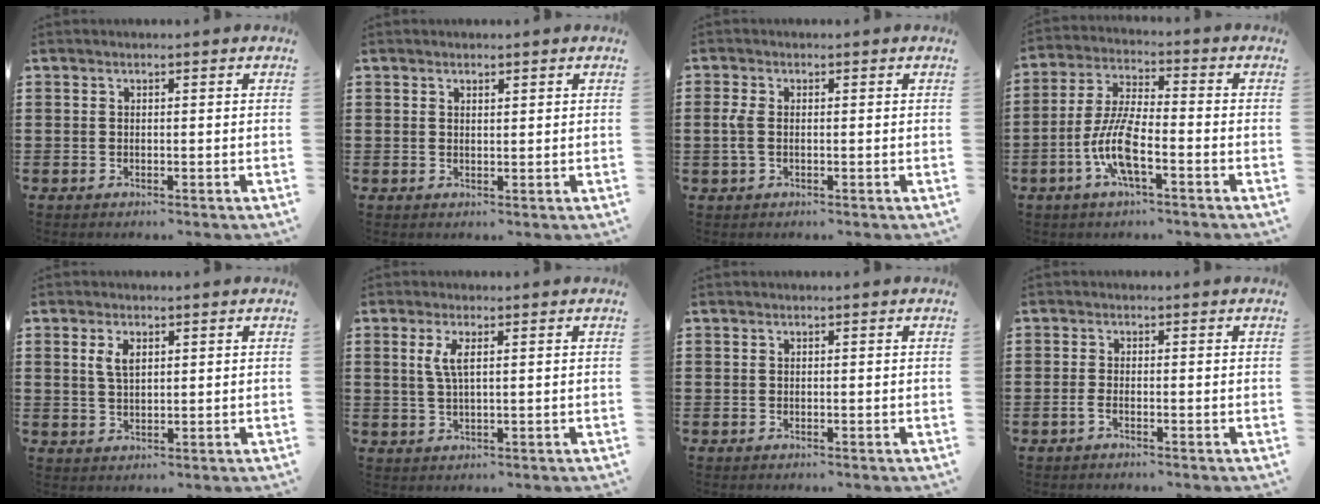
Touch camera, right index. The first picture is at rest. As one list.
[{"total": 0.9, "force": [0.8, 0.3, 0.3], "torque": [-0.006, 0.003, 0.016]}, {"total": 2.6, "force": [-0.3, 1.2, 2.3], "torque": [-0.068, -0.006, -0.013]}, {"total": 8.6, "force": [-3.4, 2.2, 7.5], "torque": [-0.179, -0.013, -0.072]}, {"total": 3.2, "force": [1.2, 1.6, 2.5], "torque": [-0.055, 0.006, 0.020]}, {"total": 3.1, "force": [0.9, 0.7, 2.9], "torque": [-0.061, 0.004, 0.014]}, {"total": 0.0}, {"total": 1.2, "force": [-0.8, 0.0, 0.8], "torque": [-0.023, -0.007, -0.017]}]